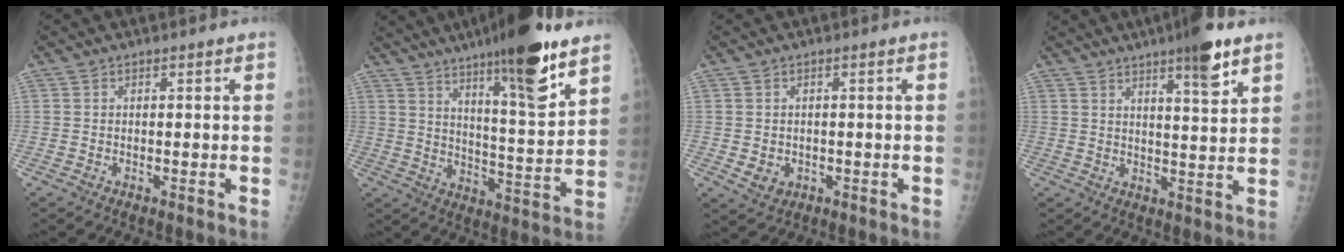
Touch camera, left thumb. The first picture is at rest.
{"total": 18.0, "force": [11.8, 2.8, 13.3], "torque": [-0.182, -0.072, 0.185]}
{"total": 3.3, "force": [-0.6, 2.8, 1.6], "torque": [-0.016, -0.001, 0.003]}
{"total": 8.8, "force": [5.6, 1.2, 6.6], "torque": [-0.091, -0.030, 0.081]}